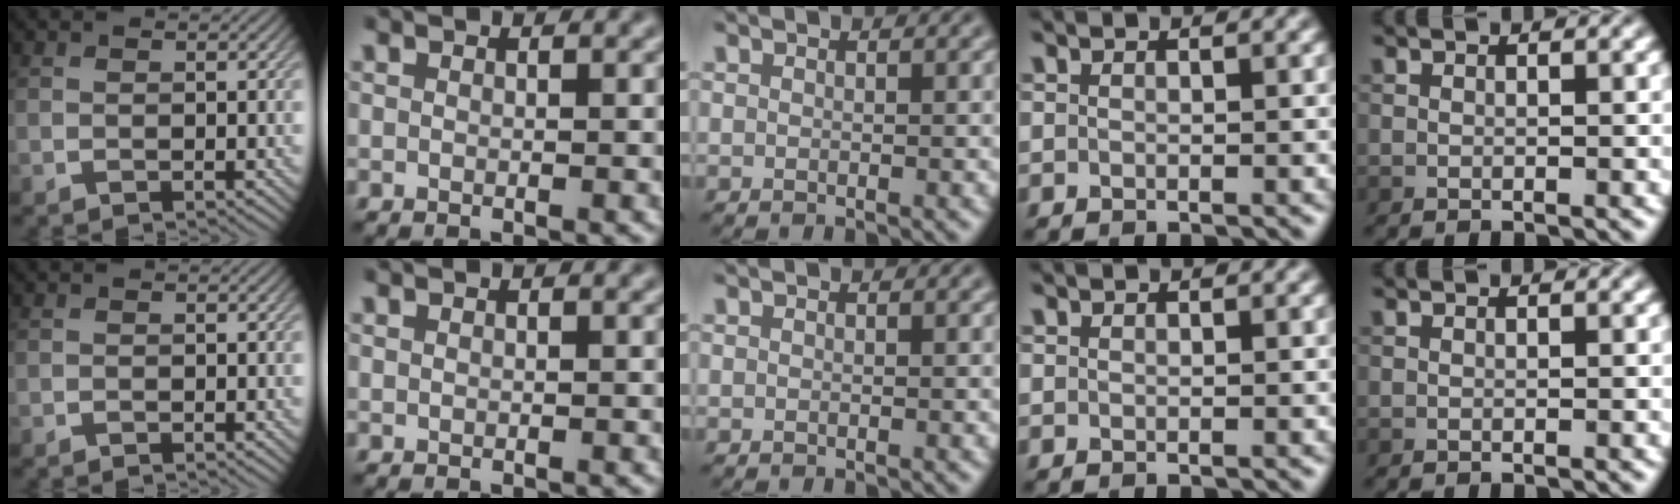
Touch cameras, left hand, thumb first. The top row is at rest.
{}